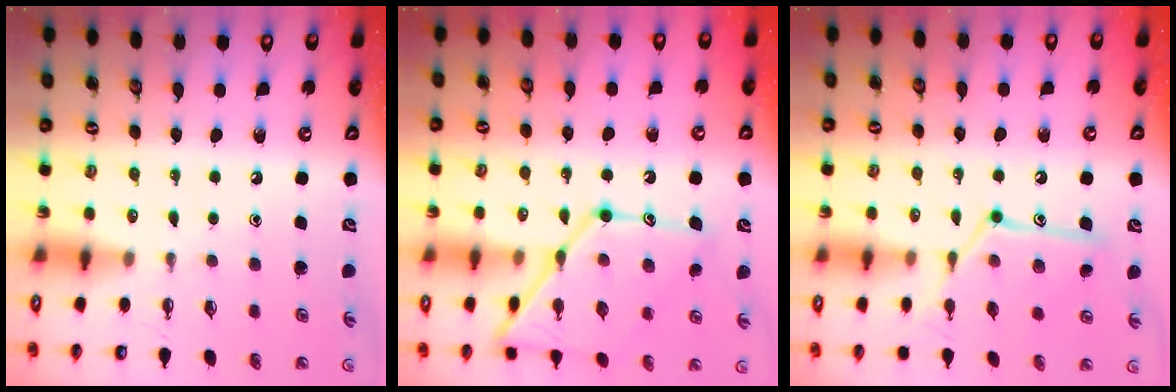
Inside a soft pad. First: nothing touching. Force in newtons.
{"total": 17.2, "press": 17.1, "slide": 1.5}
{"total": 12.9, "press": 12.9, "slide": 0.5}